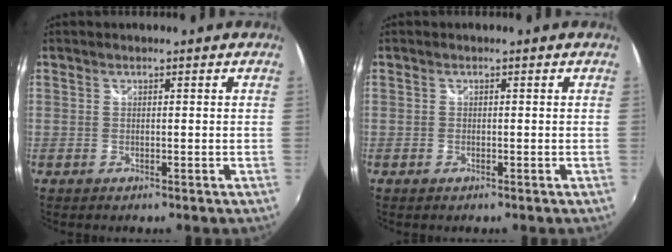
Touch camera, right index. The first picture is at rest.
{"total": 0.6, "force": [-0.4, 0.3, 0.2], "torque": [-0.003, -0.003, -0.010]}